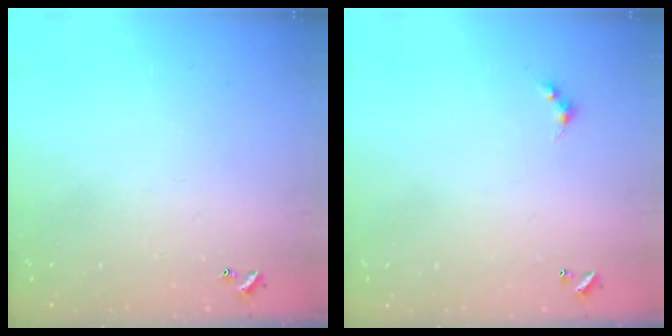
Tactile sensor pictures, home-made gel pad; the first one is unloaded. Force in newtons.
{"total": 1.5, "press": 1.4, "slide": 0.3}